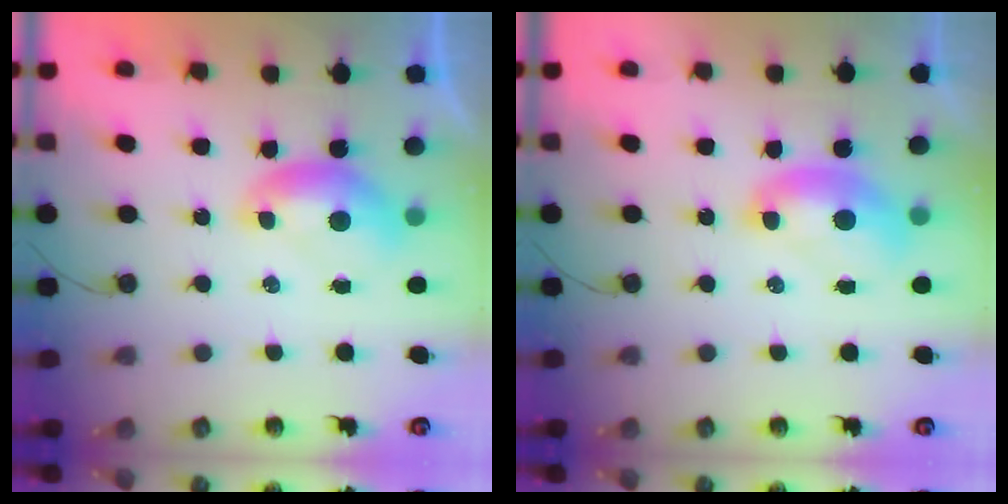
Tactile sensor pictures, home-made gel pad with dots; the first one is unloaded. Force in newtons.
{"total": 2.2, "press": 2.2, "slide": 0.3}